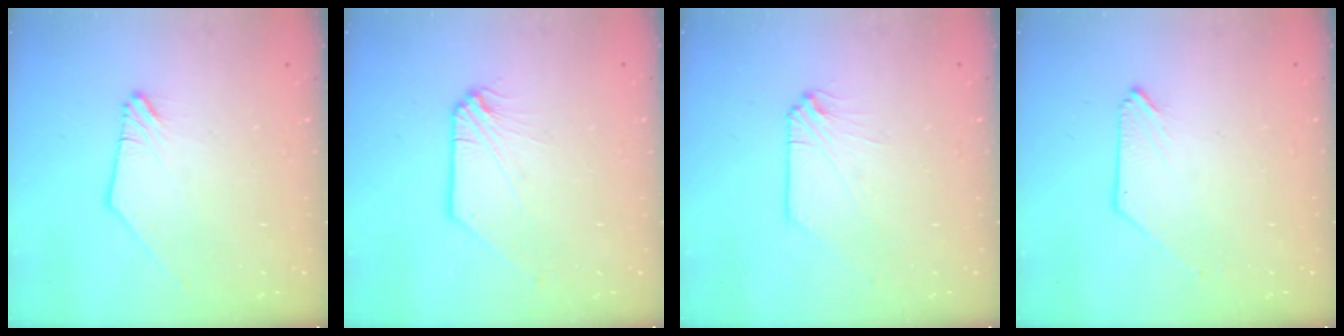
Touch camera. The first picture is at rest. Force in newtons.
{"total": 0.0}
{"total": 0.0}
{"total": 0.0}